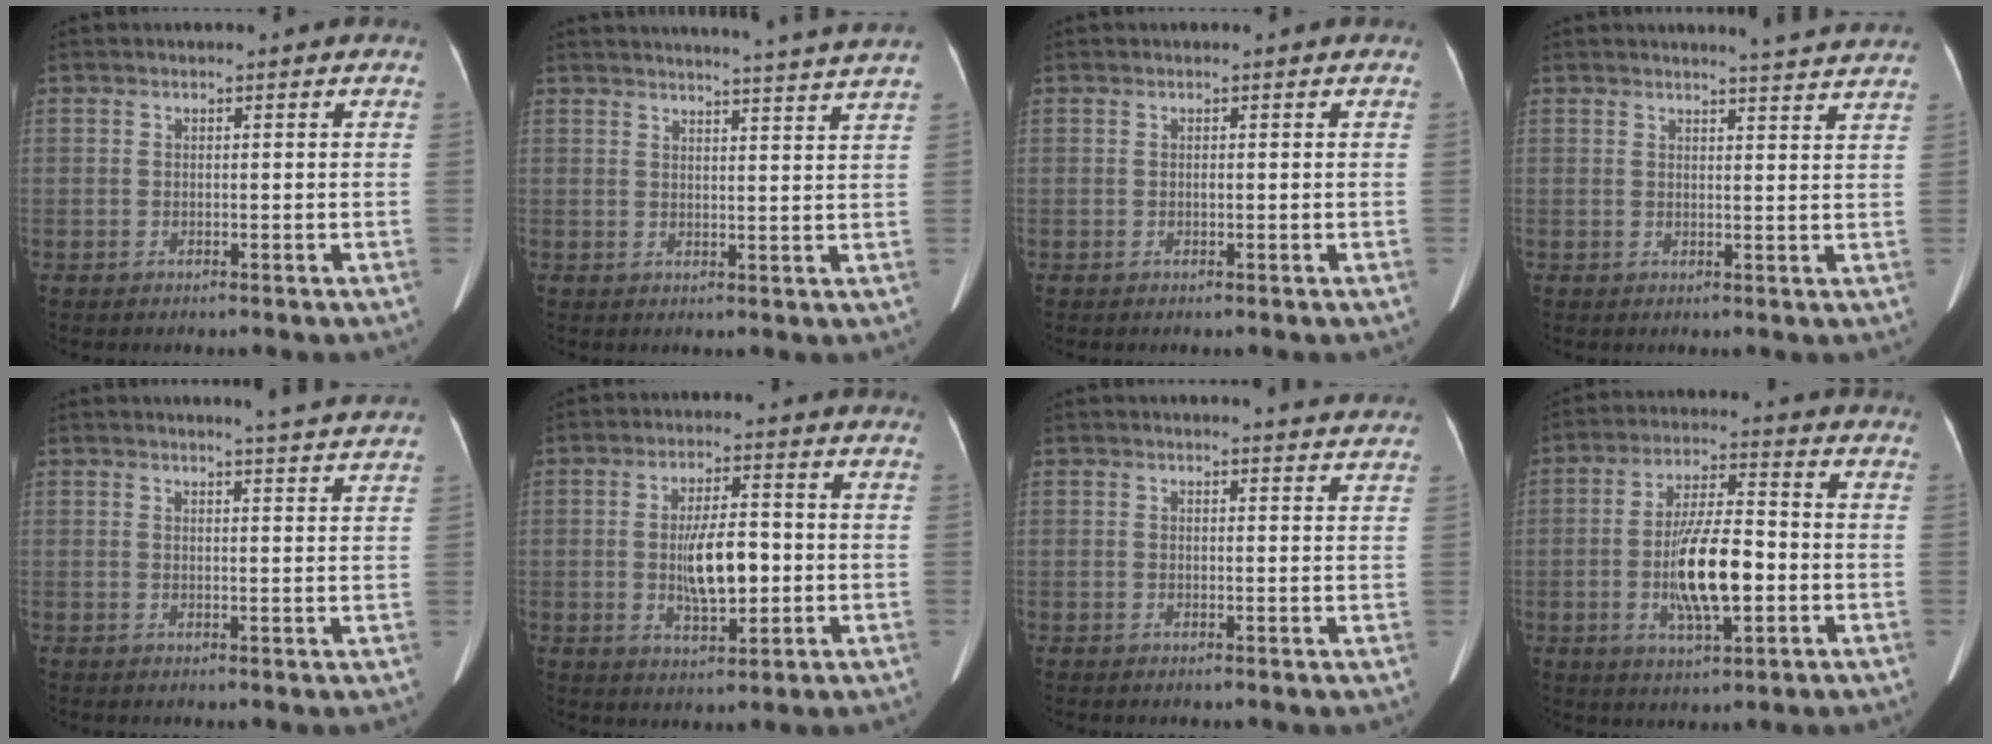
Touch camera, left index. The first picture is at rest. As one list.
[{"total": 13.0, "force": [12.2, -2.0, 4.0], "torque": [-0.056, -0.035, 0.135]}, {"total": 0.0}, {"total": 5.8, "force": [5.6, -0.7, 1.5], "torque": [-0.027, -0.006, 0.051]}, {"total": 6.4, "force": [6.0, -0.7, 2.1], "torque": [-0.033, -0.004, 0.056]}, {"total": 7.9, "force": [-0.6, 2.7, 7.4], "torque": [-0.139, 0.002, -0.008]}, {"total": 4.0, "force": [3.9, 0.0, 0.7], "torque": [-0.014, -0.007, 0.031]}, {"total": 11.5, "force": [-2.2, 3.0, 10.8], "torque": [-0.206, 0.002, -0.035]}]